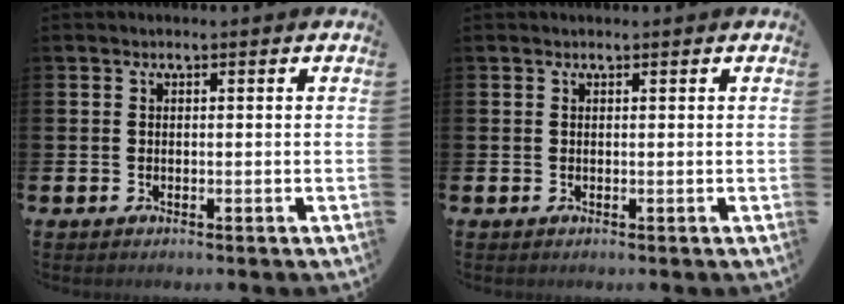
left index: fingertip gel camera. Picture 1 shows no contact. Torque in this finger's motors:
{"motor_torque": [0.06, -0.13, -0.20, 0.02]}